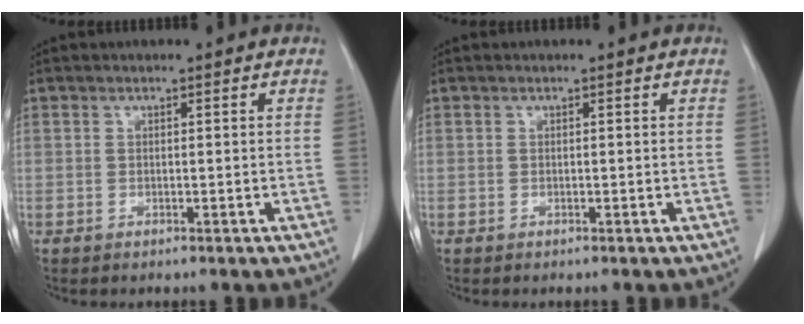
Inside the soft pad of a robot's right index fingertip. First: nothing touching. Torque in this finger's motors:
{"motor_torque": [0.00, 0.00, 0.00, 0.00]}